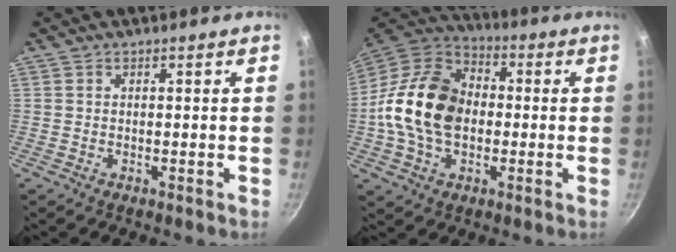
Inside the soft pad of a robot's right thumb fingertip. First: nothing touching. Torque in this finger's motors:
{"motor_torque": [2.03, 2.98, 1.17, -1.14, 0.53]}